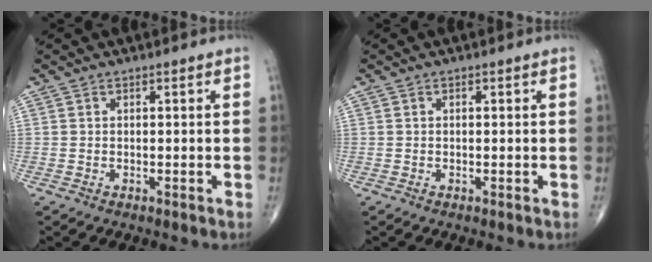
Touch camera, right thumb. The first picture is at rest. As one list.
[{"total": 0.0}]